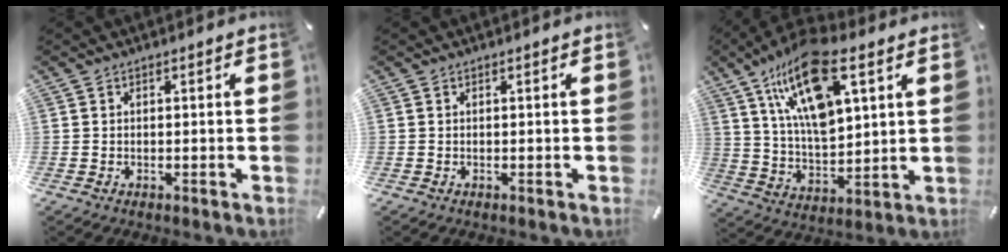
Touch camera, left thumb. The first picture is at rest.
{"total": 0.0}
{"total": 18.3, "force": [9.7, 7.9, 13.3], "torque": [-0.274, -0.032, 0.159]}